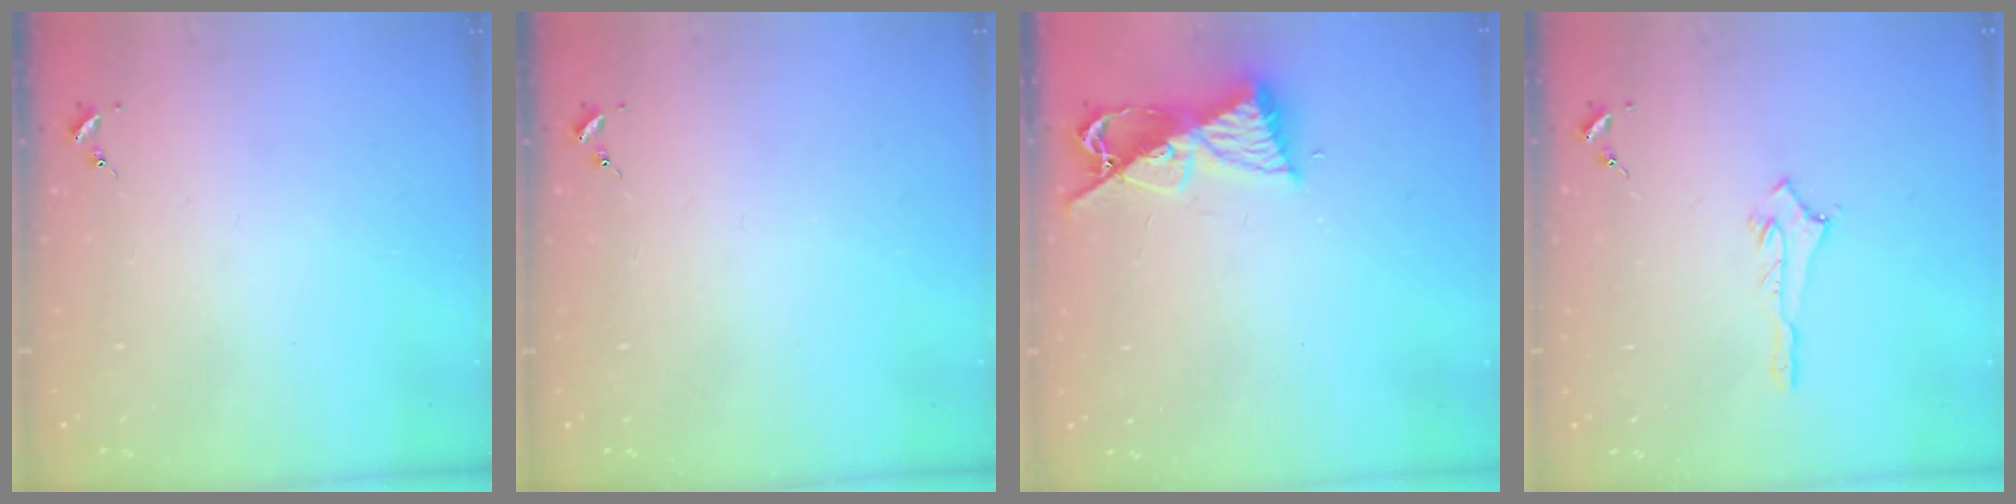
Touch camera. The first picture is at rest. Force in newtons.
{"total": 0.0}
{"total": 10.8, "press": 10.7, "slide": 1.1}
{"total": 2.8, "press": 2.8, "slide": 0.2}